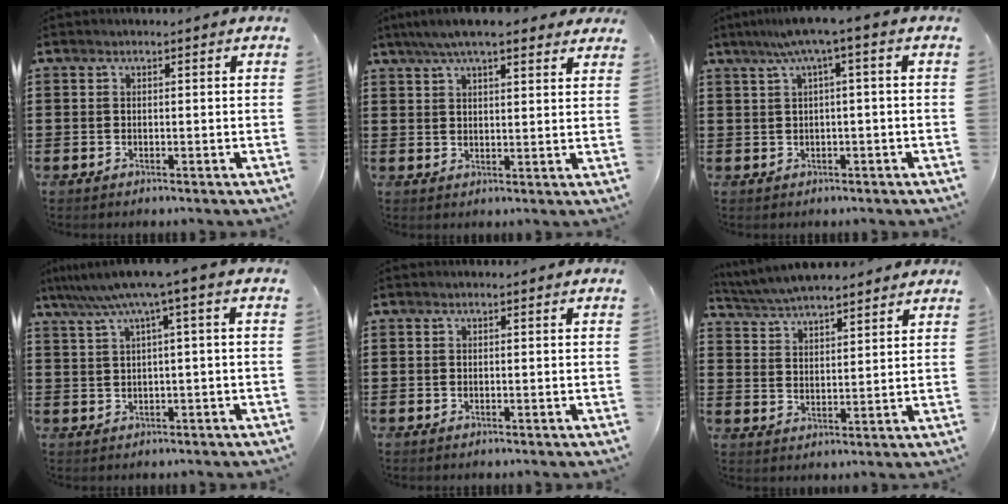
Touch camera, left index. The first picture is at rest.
{"total": 6.4, "force": [5.2, 1.0, 3.6], "torque": [-0.082, -0.004, 0.094]}
{"total": 4.2, "force": [1.0, -0.2, 4.0], "torque": [-0.078, 0.000, 0.013]}
{"total": 5.2, "force": [1.8, -0.6, 4.8], "torque": [-0.096, -0.015, 0.027]}
{"total": 0.0}
{"total": 5.0, "force": [4.8, 0.4, 1.3], "torque": [-0.043, -0.016, 0.086]}